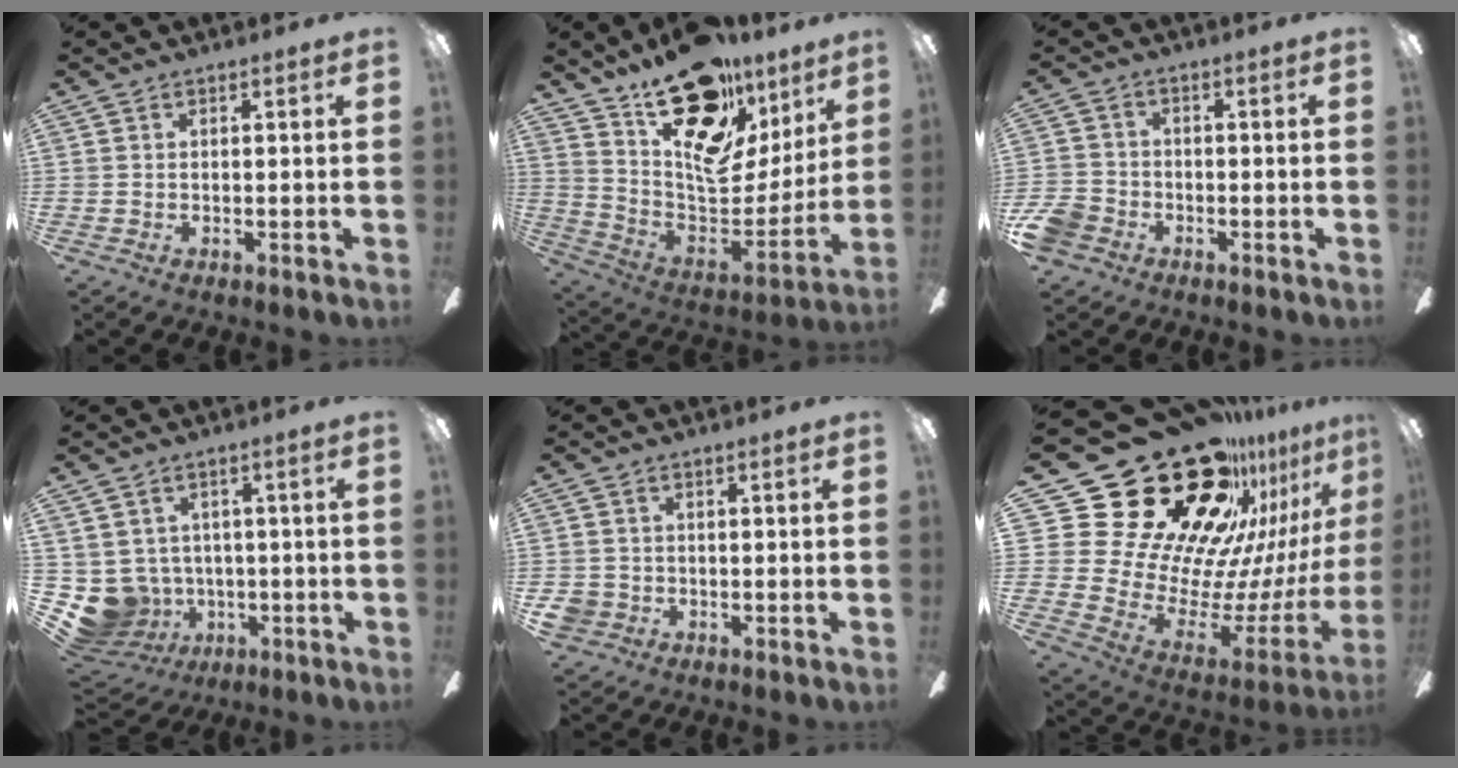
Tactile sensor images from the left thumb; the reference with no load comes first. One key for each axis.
{"total": 23.0, "fx": 15.1, "fy": 11.7, "fz": 12.9, "tx": -0.179, "ty": -0.103, "tz": 0.266}
{"total": 6.2, "fx": -3.3, "fy": 4.8, "fz": 2.1, "tx": -0.058, "ty": 0.022, "tz": -0.065}
{"total": 8.3, "fx": -1.0, "fy": 8.0, "fz": 1.7, "tx": -0.091, "ty": -0.007, "tz": -0.013}
{"total": 3.5, "fx": -1.0, "fy": 3.3, "fz": 0.8, "tx": -0.029, "ty": 0.006, "tz": -0.020}
{"total": 36.1, "fx": 23.1, "fy": 19.6, "fz": 19.7, "tx": -0.311, "ty": -0.223, "tz": 0.481}